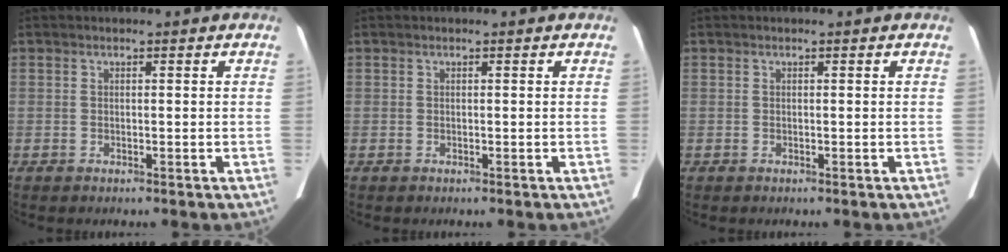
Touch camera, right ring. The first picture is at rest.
{"total": 0.0}
{"total": 0.0}